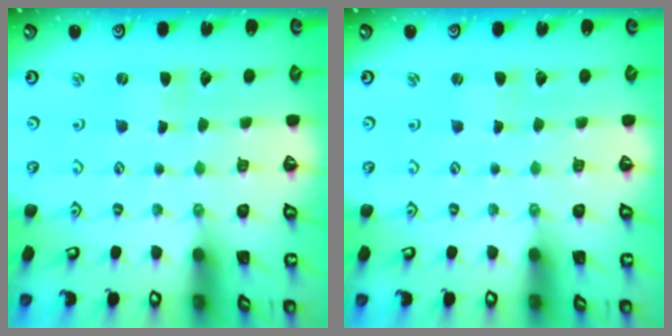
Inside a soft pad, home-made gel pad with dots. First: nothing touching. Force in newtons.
{"total": 0.0}